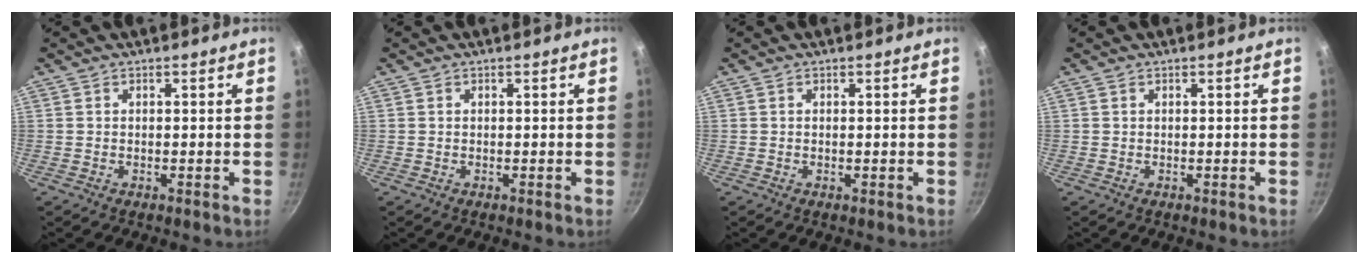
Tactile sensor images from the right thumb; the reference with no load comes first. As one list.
[{"total": 0.0}, {"total": 0.0}, {"total": 0.0}]